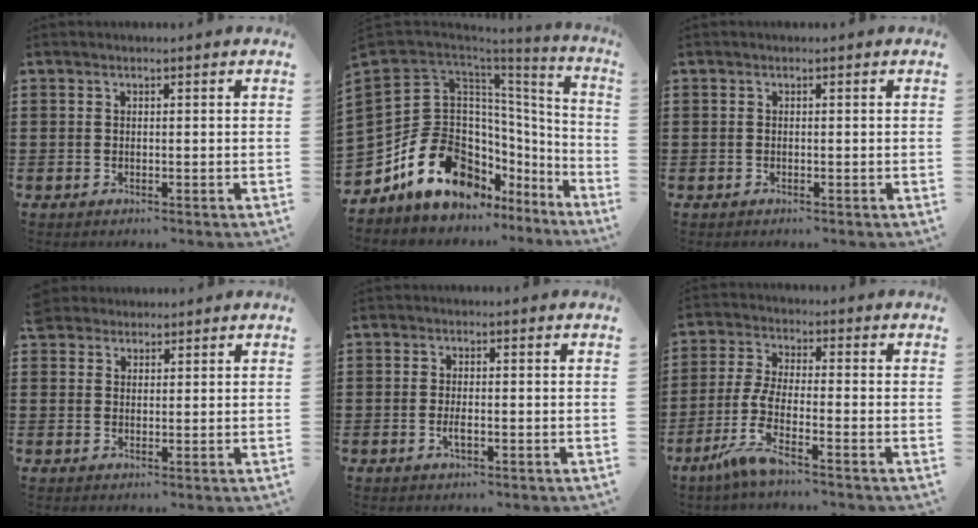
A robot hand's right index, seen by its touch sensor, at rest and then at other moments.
{"total": 19.0, "force": [-8.0, 12.7, 11.6], "torque": [-0.266, 0.012, -0.134]}
{"total": 0.0}
{"total": 2.4, "force": [2.1, 1.0, 0.0], "torque": [-0.005, 0.006, 0.043]}
{"total": 1.9, "force": [-0.6, 0.5, 1.7], "torque": [-0.039, -0.004, -0.013]}
{"total": 6.3, "force": [-4.2, 0.9, 4.7], "torque": [-0.123, -0.018, -0.088]}